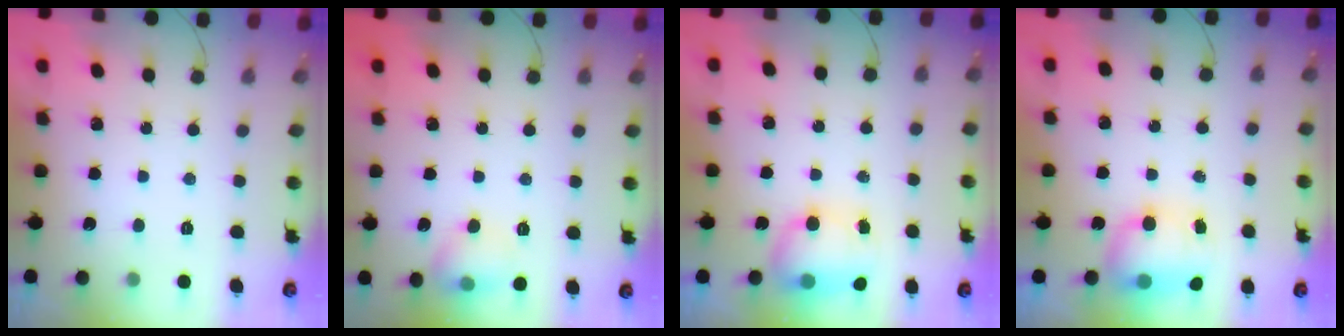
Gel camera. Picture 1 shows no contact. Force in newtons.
{"total": 7.7, "press": 7.6, "slide": 1.3}
{"total": 10.6, "press": 8.6, "slide": 6.3}
{"total": 7.7, "press": 7.6, "slide": 1.3}